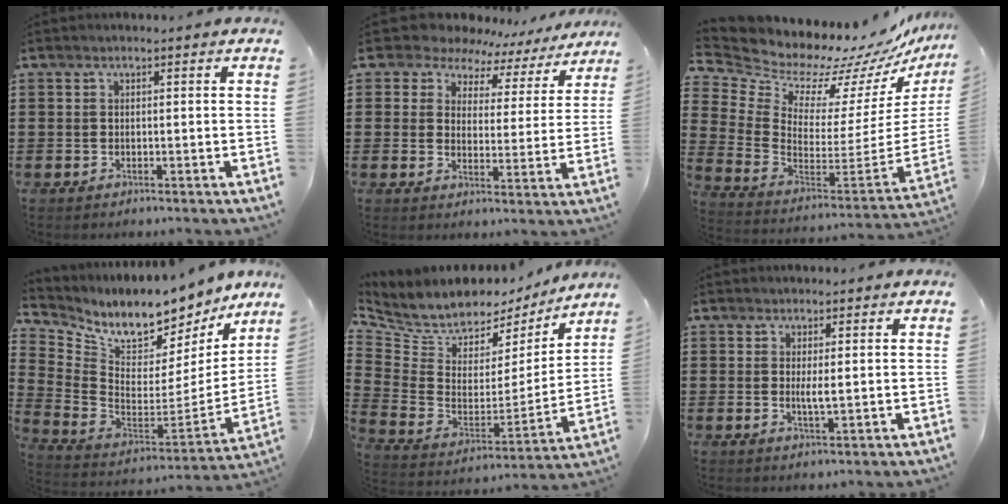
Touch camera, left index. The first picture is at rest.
{"total": 6.8, "force": [6.0, 2.9, 1.3], "torque": [-0.062, -0.031, 0.106]}
{"total": 7.9, "force": [7.3, 3.1, 0.9], "torque": [-0.054, -0.080, 0.122]}
{"total": 8.1, "force": [7.4, 2.1, 2.6], "torque": [-0.079, -0.077, 0.124]}
{"total": 7.2, "force": [6.3, 3.2, 0.8], "torque": [-0.063, -0.055, 0.113]}
{"total": 2.2, "force": [0.3, 0.3, 2.2], "torque": [-0.042, -0.004, 0.006]}